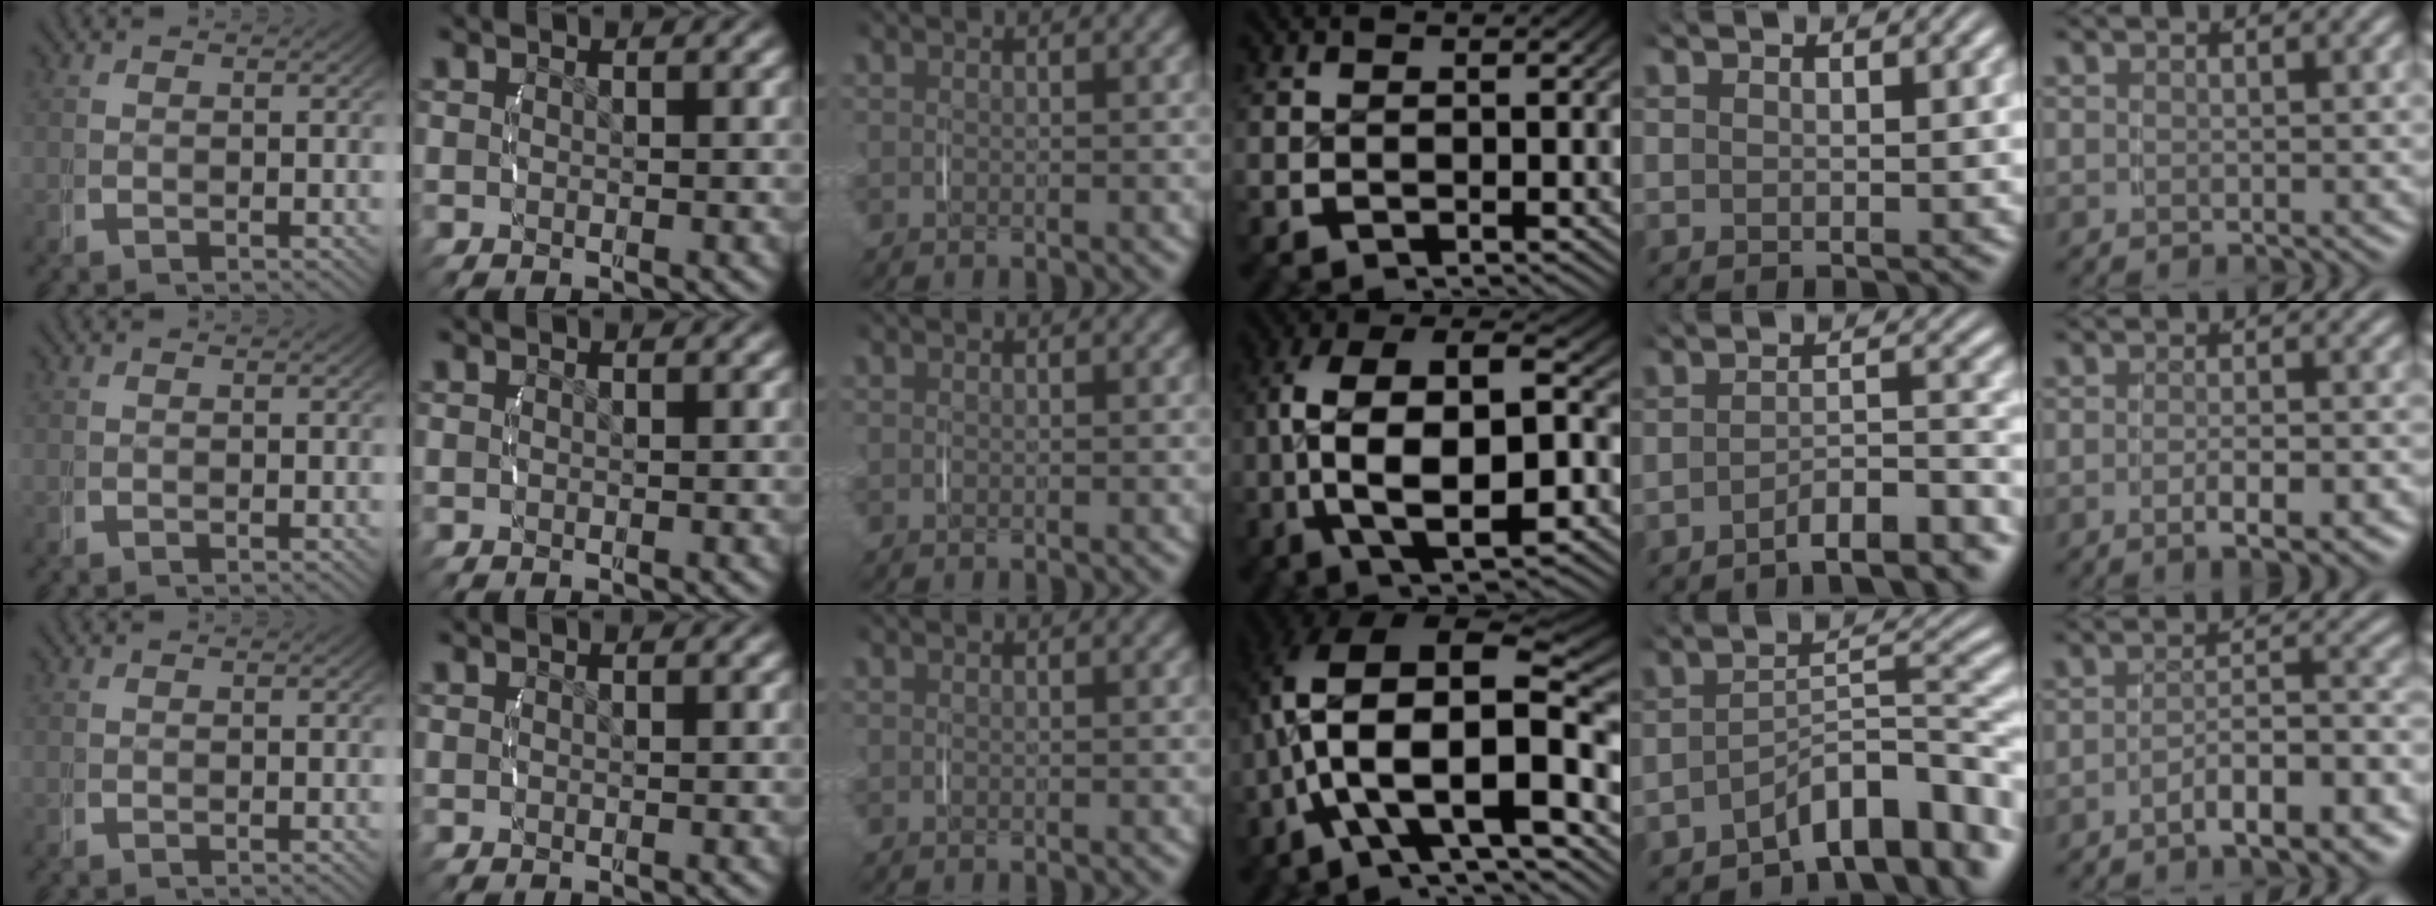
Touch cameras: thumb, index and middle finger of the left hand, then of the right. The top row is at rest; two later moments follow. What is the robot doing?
{"motion": "lift_and_place", "object": "toothpaste"}